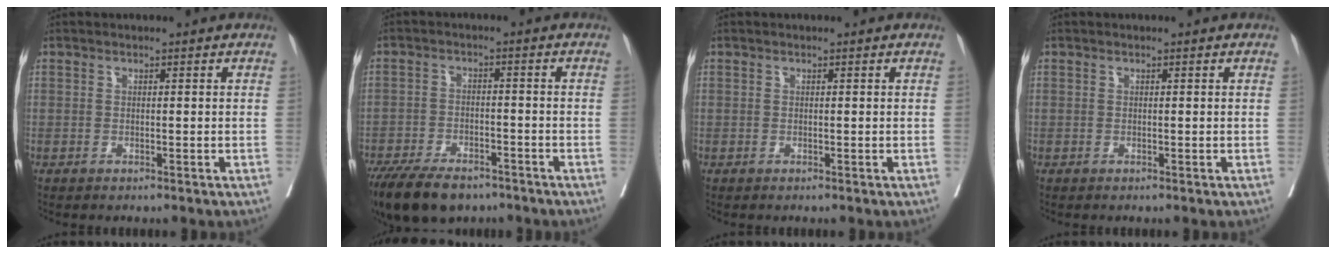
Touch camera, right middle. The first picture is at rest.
{"total": 12.2, "force": [-9.1, 5.2, 6.3], "torque": [-0.114, -0.014, -0.144]}
{"total": 0.0}
{"total": 0.0}